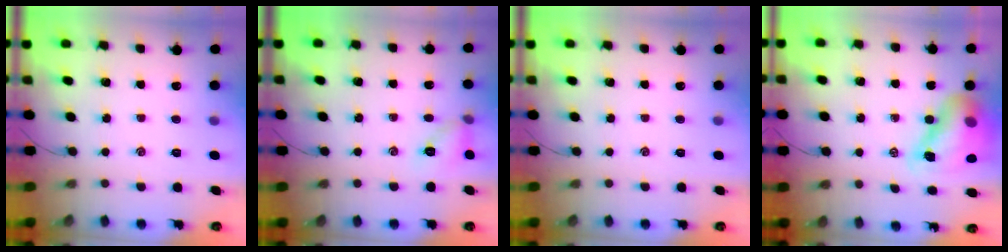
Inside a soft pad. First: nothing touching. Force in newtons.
{"total": 8.1, "press": 8.0, "slide": 1.1}
{"total": 0.0}
{"total": 12.8, "press": 12.4, "slide": 3.4}